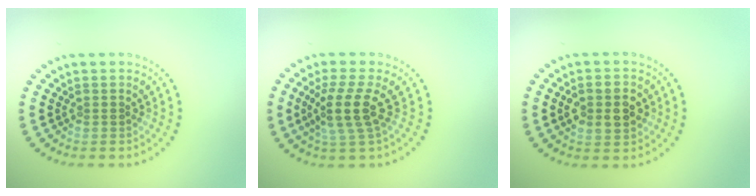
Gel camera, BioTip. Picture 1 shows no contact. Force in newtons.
{"total": 3.6, "press": 2.8, "slide": 2.4}
{"total": 3.7, "press": 3.7, "slide": 0.2}